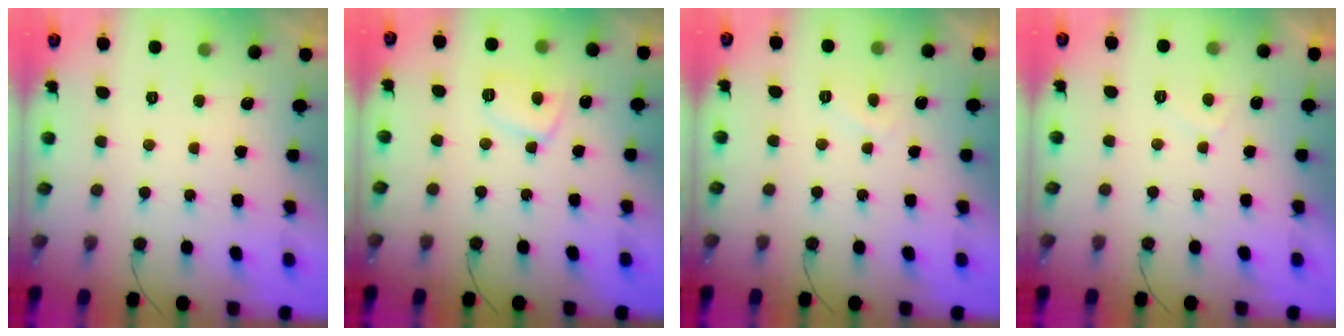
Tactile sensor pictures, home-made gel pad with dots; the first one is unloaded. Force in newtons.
{"total": 7.3, "press": 7.3, "slide": 0.7}
{"total": 1.5, "press": 1.4, "slide": 0.6}
{"total": 2.1, "press": 2.0, "slide": 0.7}